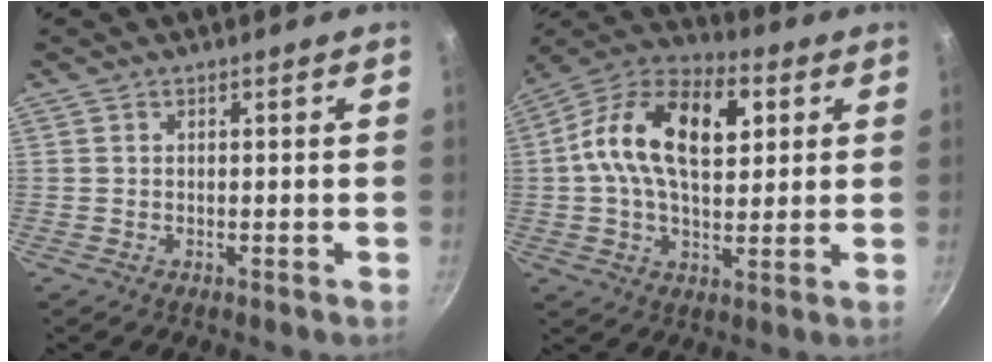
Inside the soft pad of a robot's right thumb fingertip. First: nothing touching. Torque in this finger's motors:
{"motor_torque": [1.79, 2.31, 0.62, -0.49, 0.22]}